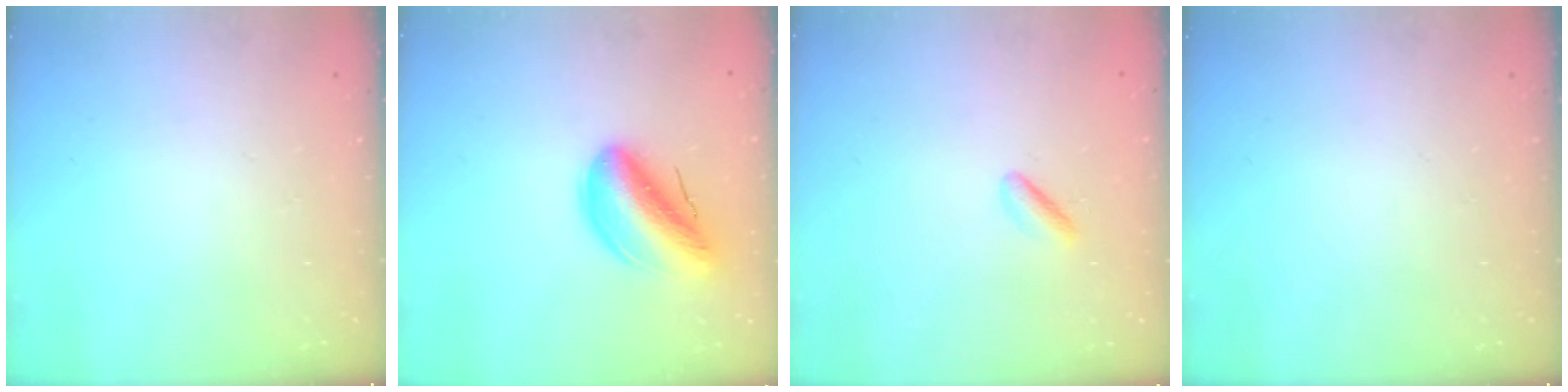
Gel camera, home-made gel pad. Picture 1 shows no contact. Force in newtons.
{"total": 13.2, "press": 12.7, "slide": 3.4}
{"total": 2.1, "press": 1.9, "slide": 0.9}
{"total": 0.0}